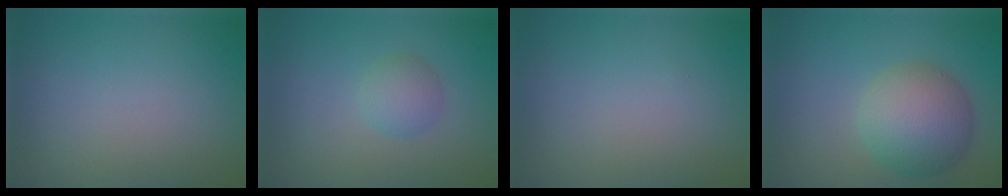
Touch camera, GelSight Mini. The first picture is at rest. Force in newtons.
{"total": 2.0, "press": 2.0, "slide": 0.0}
{"total": 0.0}
{"total": 6.3, "press": 6.3, "slide": 0.2}